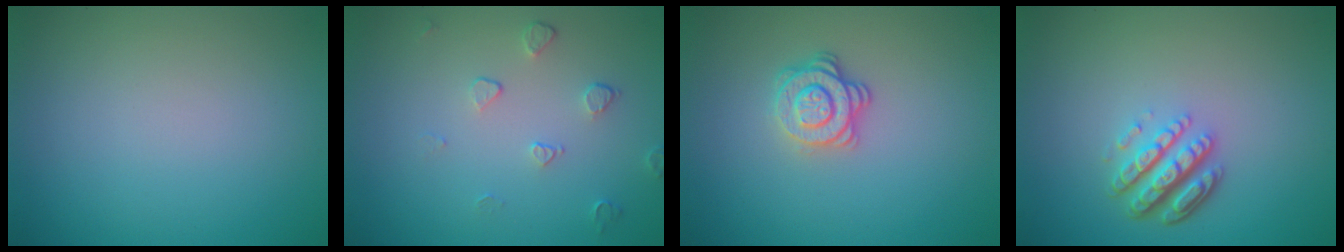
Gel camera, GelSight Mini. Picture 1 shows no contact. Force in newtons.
{"total": 1.5, "press": 0.9, "slide": 1.1}
{"total": 2.8, "press": 2.5, "slide": 1.3}
{"total": 4.5, "press": 3.3, "slide": 3.1}